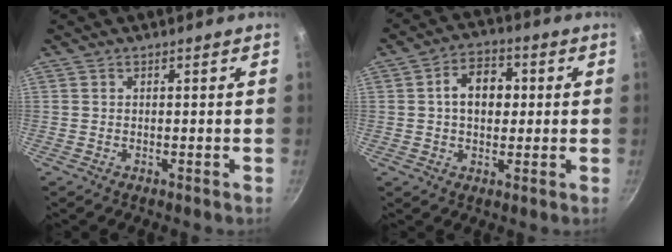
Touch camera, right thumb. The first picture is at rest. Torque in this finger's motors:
{"motor_torque": [0.27, 2.07, 0.93, 0.18, 0.07]}